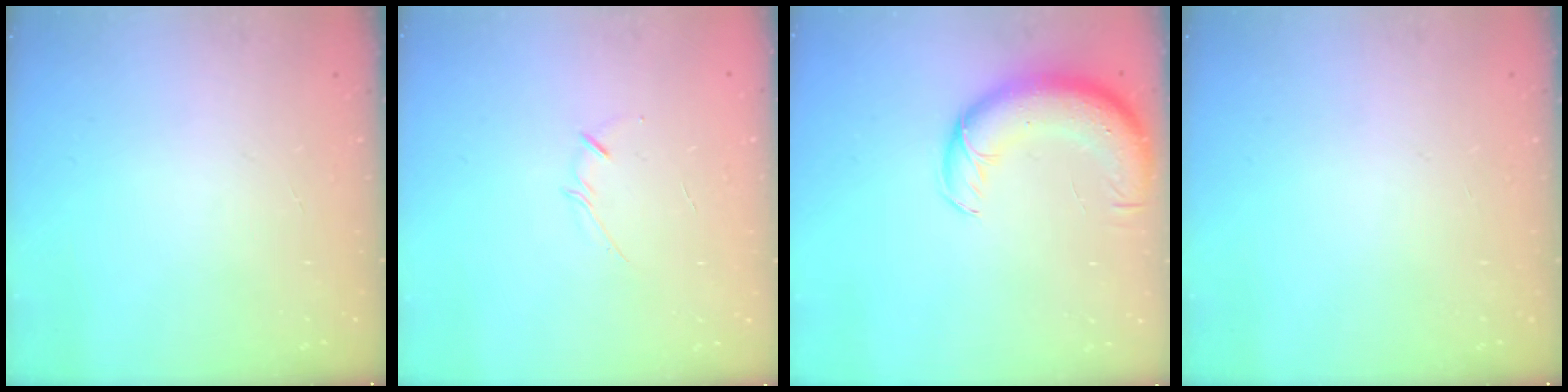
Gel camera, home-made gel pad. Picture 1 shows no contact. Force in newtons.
{"total": 2.5, "press": 2.4, "slide": 0.5}
{"total": 11.7, "press": 11.3, "slide": 2.9}
{"total": 0.0}